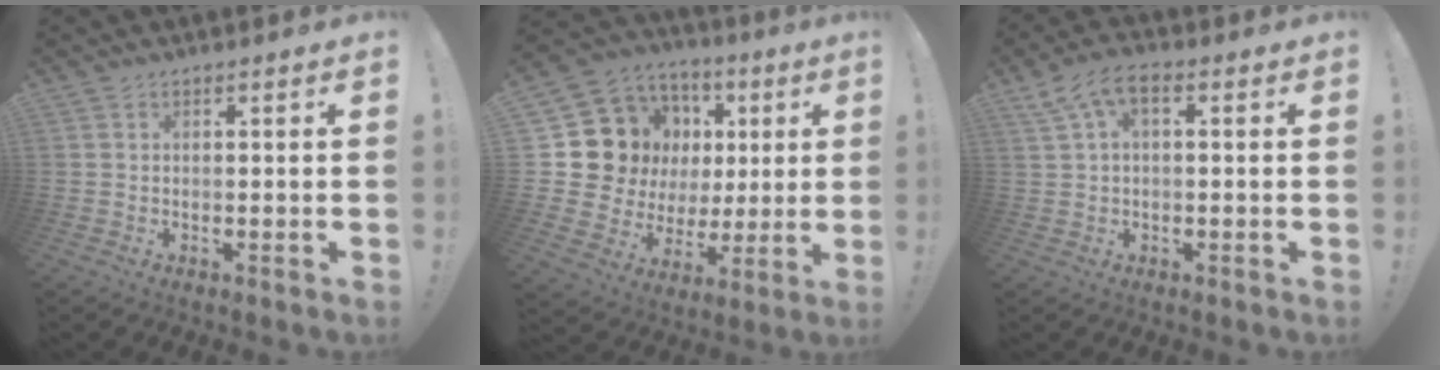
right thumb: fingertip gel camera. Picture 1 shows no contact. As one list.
[{"total": 15.7, "force": [4.0, 13.6, 6.6], "torque": [-0.103, -0.031, 0.109]}, {"total": 6.6, "force": [1.9, 3.3, 5.4], "torque": [-0.110, 0.002, 0.039]}]